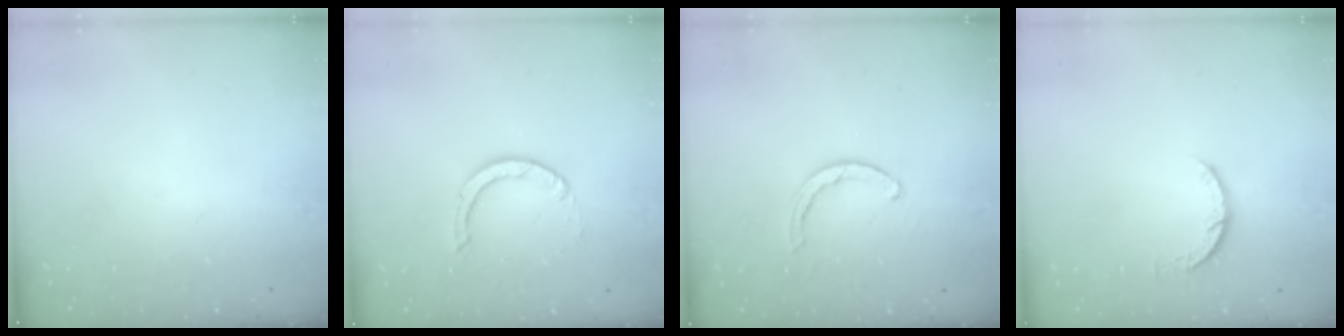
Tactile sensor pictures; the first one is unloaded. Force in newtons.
{"total": 2.9, "press": 2.9, "slide": 0.2}
{"total": 3.7, "press": 3.7, "slide": 0.7}
{"total": 5.0, "press": 4.9, "slide": 0.7}